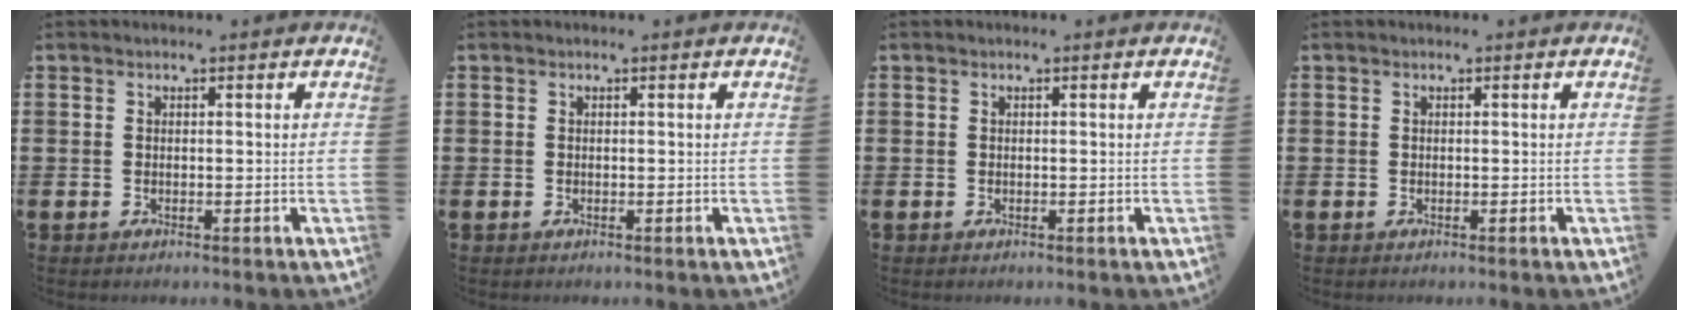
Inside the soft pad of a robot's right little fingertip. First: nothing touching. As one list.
[{"total": 0.0}, {"total": 0.0}, {"total": 0.0}]